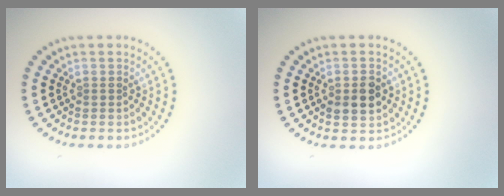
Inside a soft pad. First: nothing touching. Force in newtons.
{"total": 3.0, "press": 3.0, "slide": 0.2}